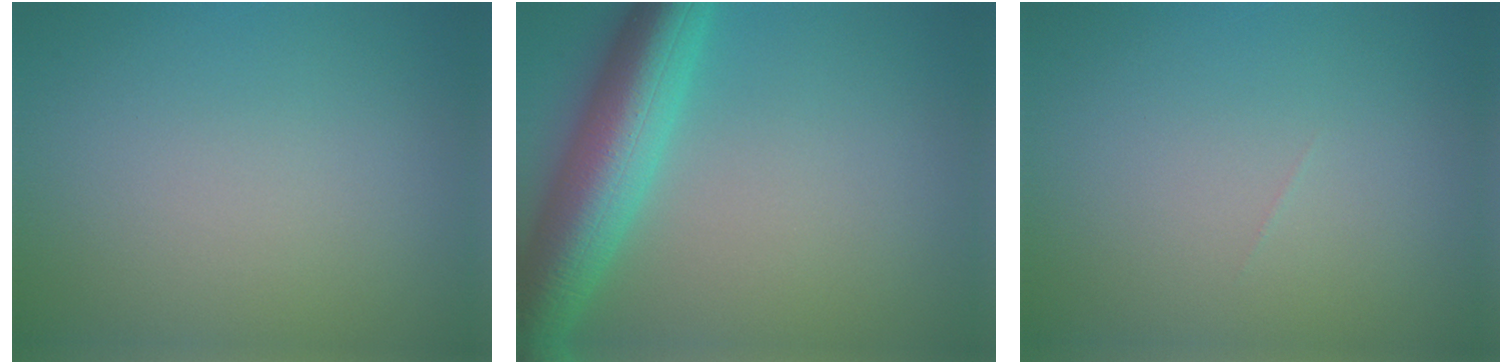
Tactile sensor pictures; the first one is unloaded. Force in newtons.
{"total": 8.2, "press": 8.2, "slide": 0.3}
{"total": 0.0}